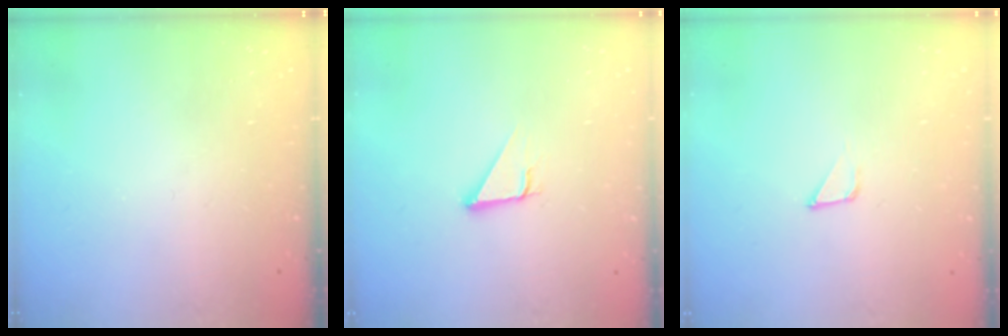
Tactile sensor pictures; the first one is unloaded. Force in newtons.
{"total": 3.0, "press": 3.0, "slide": 0.1}
{"total": 1.6, "press": 1.6, "slide": 0.1}